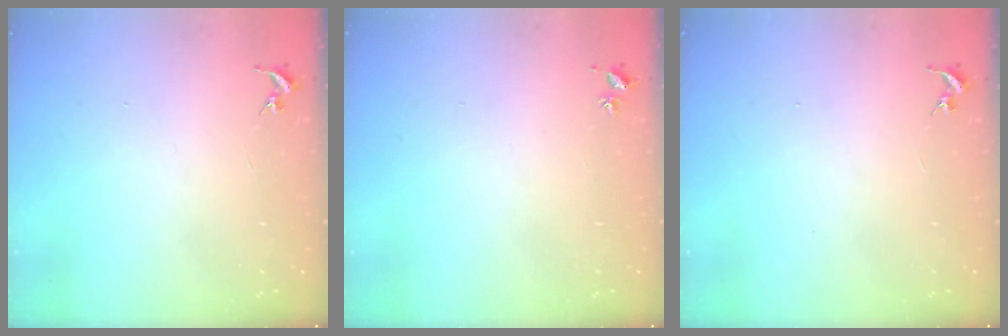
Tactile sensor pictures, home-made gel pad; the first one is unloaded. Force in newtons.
{"total": 2.0, "press": 2.0, "slide": 0.3}
{"total": 0.0}